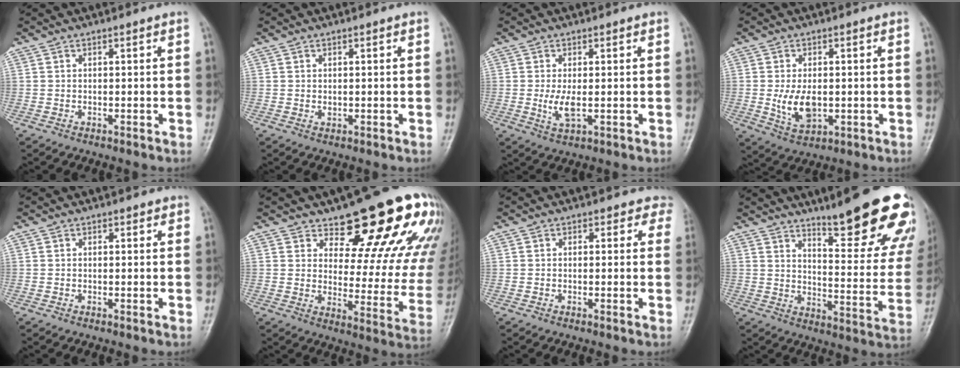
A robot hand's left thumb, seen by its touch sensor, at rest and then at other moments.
{"total": 0.9, "force": [0.2, 0.7, 0.5], "torque": [-0.005, -0.001, 0.003]}
{"total": 3.9, "force": [-0.1, 1.8, 3.5], "torque": [-0.070, -0.011, 0.002]}
{"total": 6.9, "force": [-0.5, 4.3, 5.4], "torque": [-0.091, -0.013, 0.000]}
{"total": 0.9, "force": [0.5, 0.7, 0.2], "torque": [0.008, -0.001, 0.001]}
{"total": 20.2, "force": [14.8, 7.5, 11.5], "torque": [-0.094, -0.093, 0.186]}
{"total": 3.0, "force": [2.1, 2.2, 0.2], "torque": [0.032, -0.009, -0.001]}
{"total": 21.7, "force": [15.3, 4.6, 14.6], "torque": [-0.153, -0.096, 0.205]}